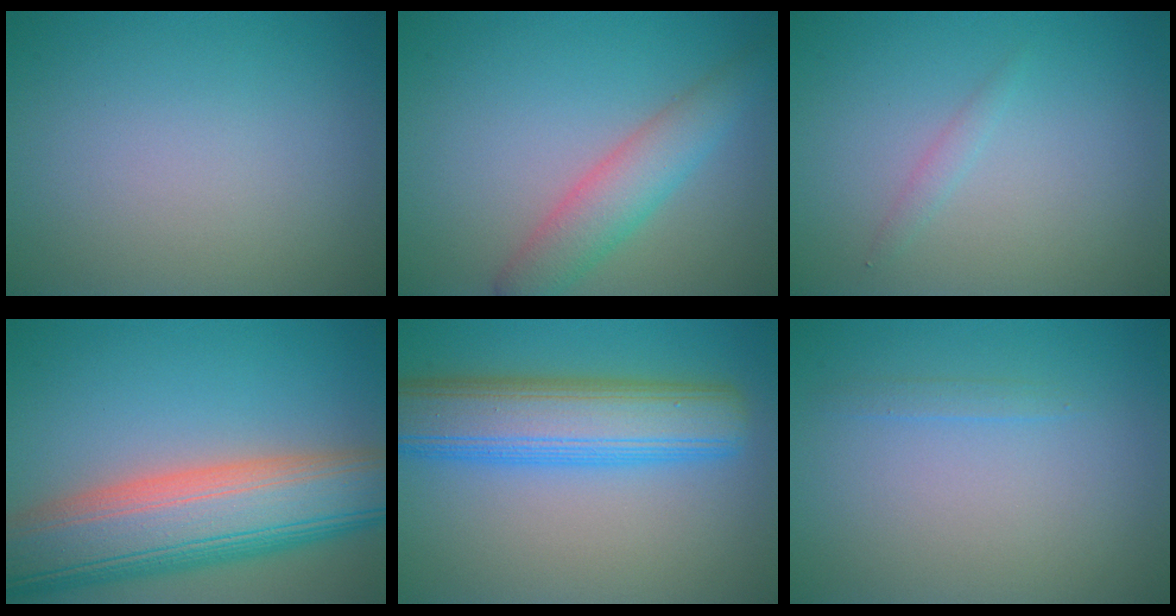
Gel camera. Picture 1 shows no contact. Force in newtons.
{"total": 4.1, "press": 4.1, "slide": 0.1}
{"total": 0.8, "press": 0.8, "slide": 0.0}
{"total": 12.5, "press": 12.5, "slide": 0.8}
{"total": 8.6, "press": 8.6, "slide": 0.3}
{"total": 0.7, "press": 0.7, "slide": 0.1}